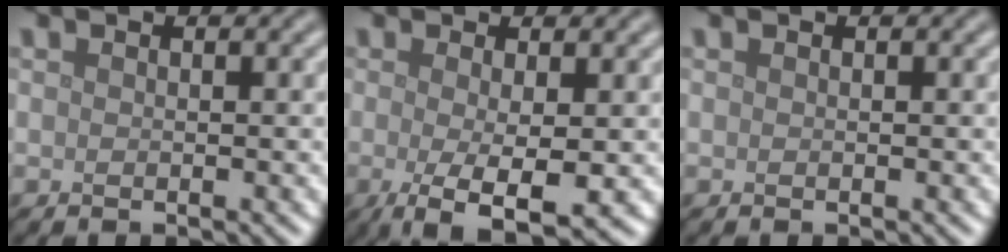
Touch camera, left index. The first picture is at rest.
{"total": 5.1, "force": [-1.2, 1.3, 4.8], "torque": [-0.080, -0.011, -0.019]}
{"total": 0.0}